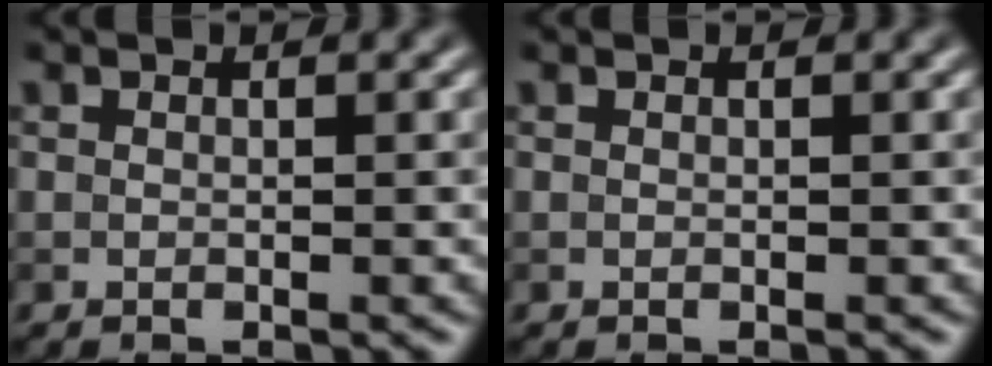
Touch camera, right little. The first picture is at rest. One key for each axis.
{"total": 0.0}